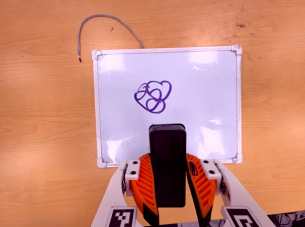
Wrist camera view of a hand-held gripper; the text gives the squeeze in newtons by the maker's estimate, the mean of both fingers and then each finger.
{"total": 10.6, "left": 8.5, "right": 12.7}